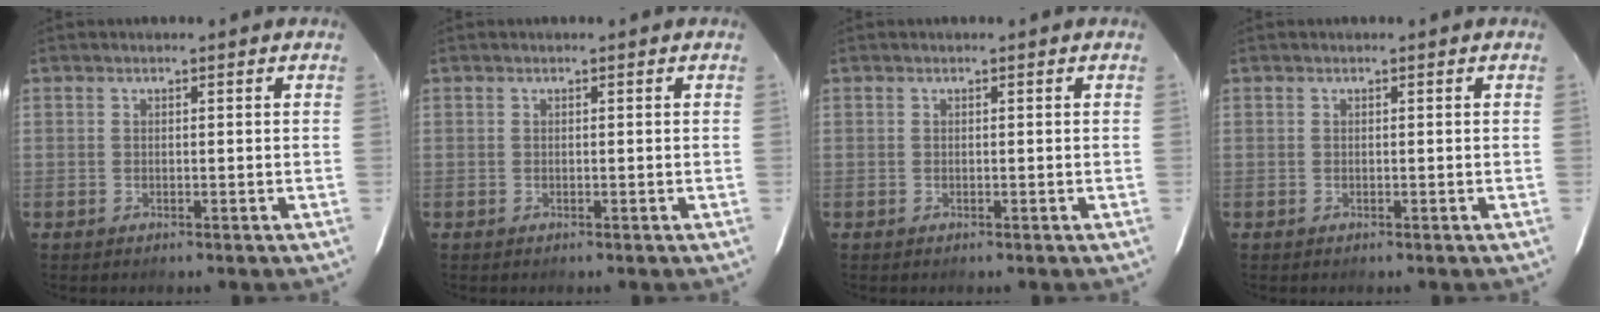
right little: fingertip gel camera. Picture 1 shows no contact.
{"total": 0.0}
{"total": 0.0}
{"total": 0.0}